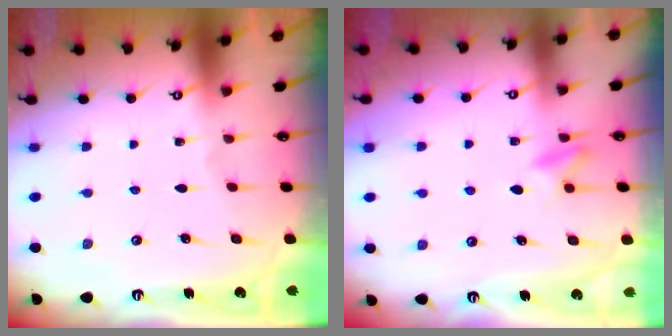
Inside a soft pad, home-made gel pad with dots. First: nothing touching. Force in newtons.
{"total": 9.5, "press": 9.4, "slide": 1.5}